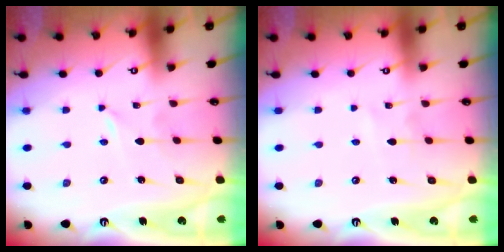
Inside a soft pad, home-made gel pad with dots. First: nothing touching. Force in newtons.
{"total": 2.8, "press": 2.8, "slide": 0.4}